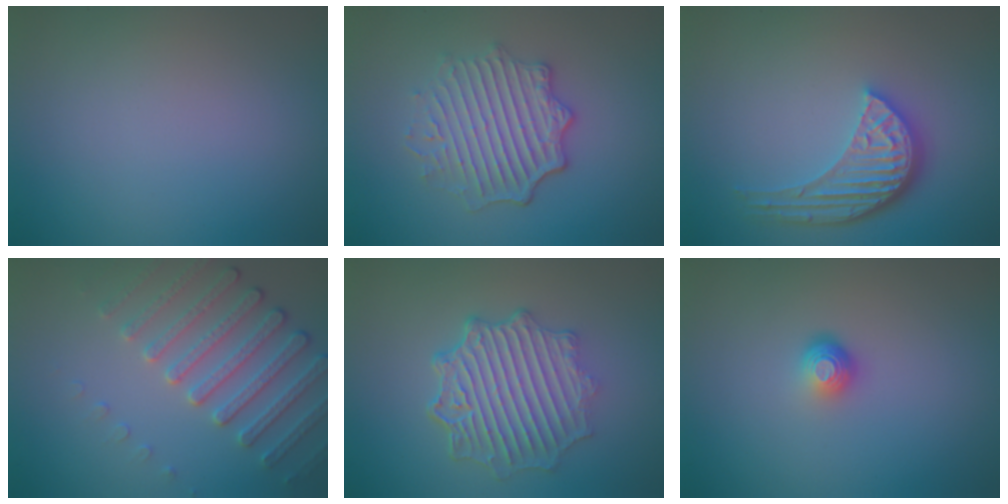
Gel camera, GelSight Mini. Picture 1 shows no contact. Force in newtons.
{"total": 5.0, "press": 4.2, "slide": 2.8}
{"total": 5.1, "press": 3.8, "slide": 3.4}
{"total": 4.3, "press": 4.1, "slide": 1.3}
{"total": 6.6, "press": 5.1, "slide": 4.2}
{"total": 1.9, "press": 1.3, "slide": 1.4}